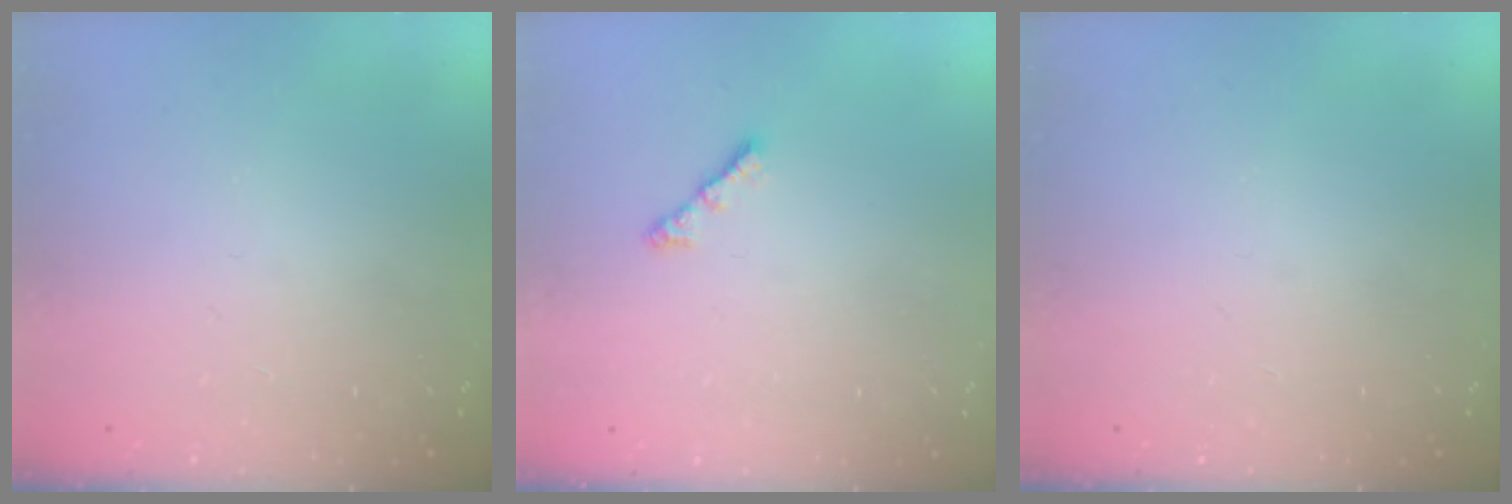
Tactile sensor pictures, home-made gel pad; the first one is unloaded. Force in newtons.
{"total": 3.0, "press": 2.9, "slide": 0.6}
{"total": 0.0}